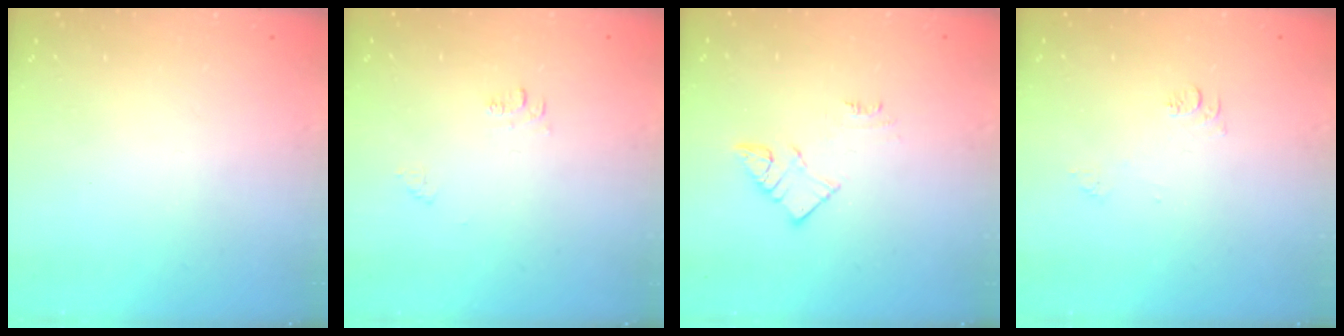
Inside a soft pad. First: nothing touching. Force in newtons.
{"total": 3.9, "press": 3.9, "slide": 0.5}
{"total": 6.9, "press": 6.8, "slide": 0.3}
{"total": 7.4, "press": 7.3, "slide": 0.8}